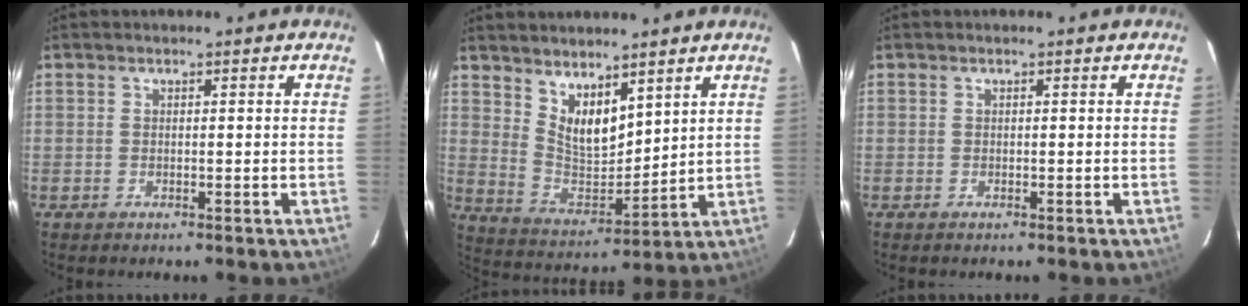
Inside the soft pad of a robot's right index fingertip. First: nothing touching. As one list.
[{"total": 9.6, "force": [6.2, 4.4, 5.8], "torque": [-0.098, -0.010, 0.129]}, {"total": 0.0}]